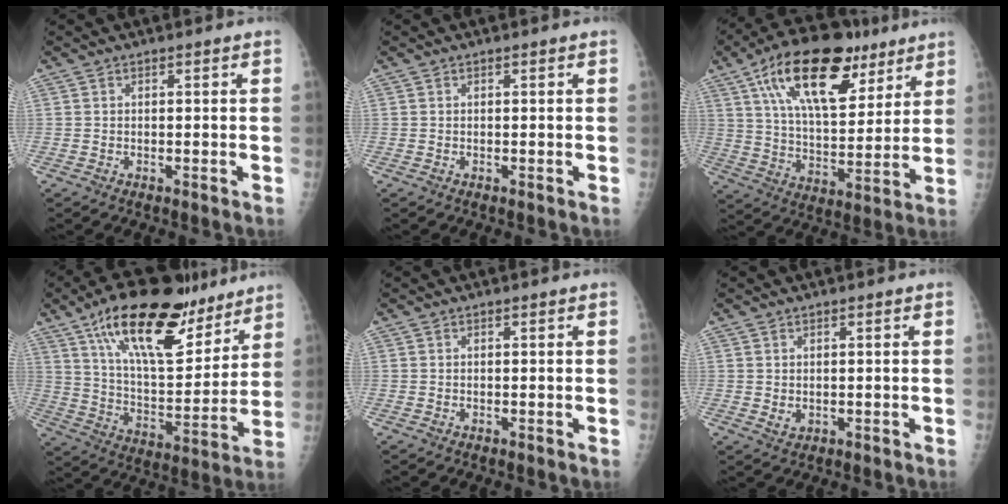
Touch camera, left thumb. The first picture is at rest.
{"total": 0.0}
{"total": 22.8, "force": [12.0, 11.0, 16.0], "torque": [-0.235, -0.026, 0.201]}
{"total": 24.3, "force": [15.7, 9.5, 15.9], "torque": [-0.222, -0.057, 0.263]}
{"total": 0.0}
{"total": 1.7, "force": [0.3, 1.2, 1.1], "torque": [-0.013, -0.005, 0.010]}